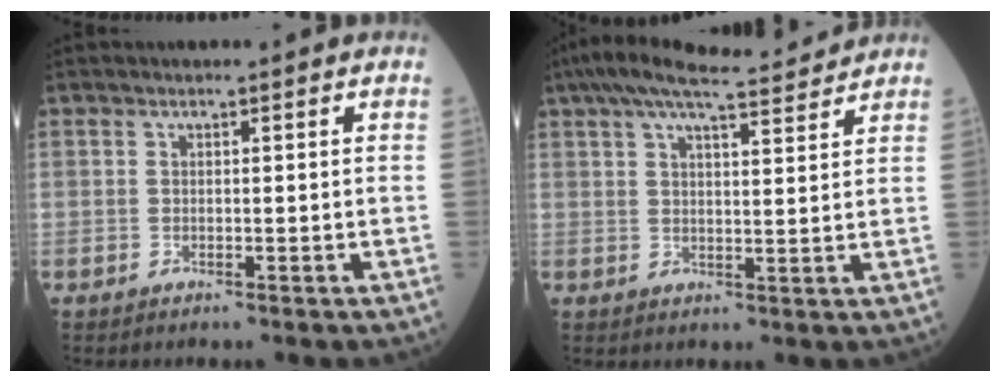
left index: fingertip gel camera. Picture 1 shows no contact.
{"total": 12.3, "force": [10.9, 1.0, 5.5], "torque": [-0.099, 0.025, 0.160]}